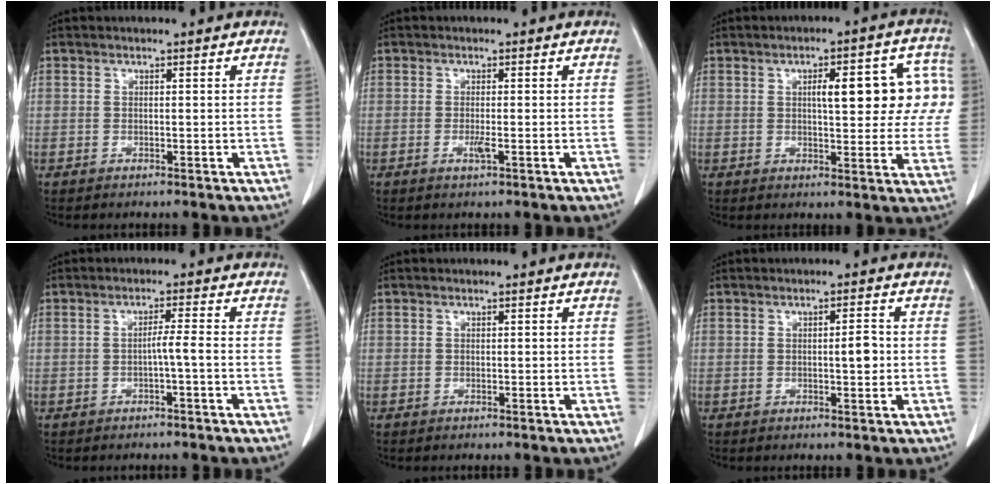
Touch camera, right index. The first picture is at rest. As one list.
[{"total": 1.4, "force": [-0.5, 0.0, 1.3], "torque": [-0.027, -0.004, -0.009]}, {"total": 12.5, "force": [2.8, 4.1, 11.5], "torque": [-0.130, 0.032, 0.033]}, {"total": 2.2, "force": [-0.8, -0.4, 2.0], "torque": [-0.033, 0.001, -0.015]}, {"total": 0.0}, {"total": 2.6, "force": [-0.1, 0.6, 2.5], "torque": [-0.038, 0.002, -0.002]}]